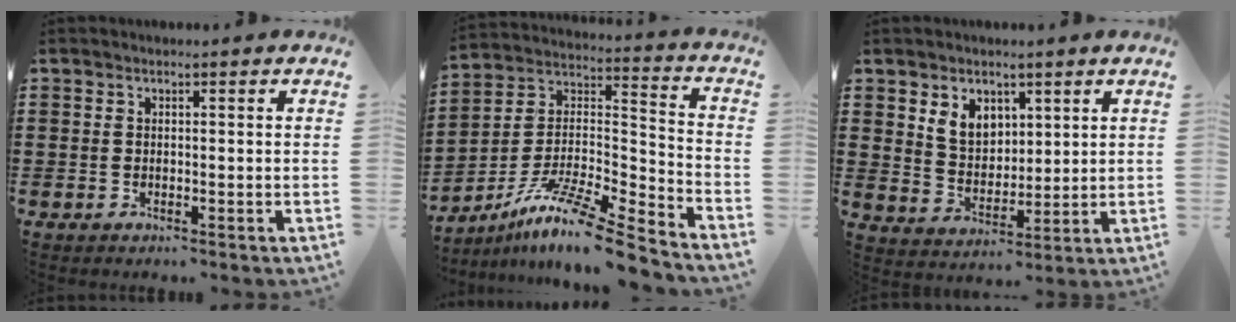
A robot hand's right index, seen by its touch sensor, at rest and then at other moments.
{"total": 11.8, "force": [-9.4, 0.7, 7.0], "torque": [-0.121, 0.012, -0.182]}
{"total": 5.5, "force": [3.0, 4.1, 2.1], "torque": [-0.060, 0.015, 0.055]}